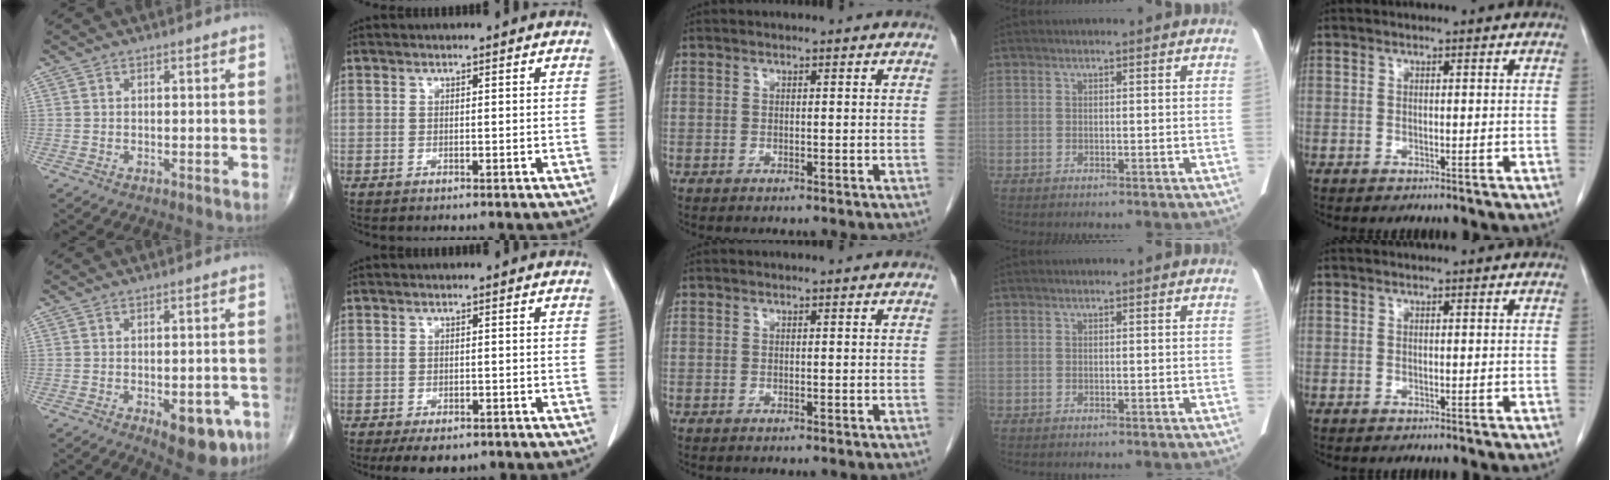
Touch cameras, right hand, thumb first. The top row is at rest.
{"thumb": {"total": 9.7, "force": [-4.3, 4.5, 7.4], "torque": [-0.069, 0.008, -0.048]}, "index": {"total": 5.4, "force": [-4.1, 2.5, 2.6], "torque": [-0.031, -0.004, -0.054]}}